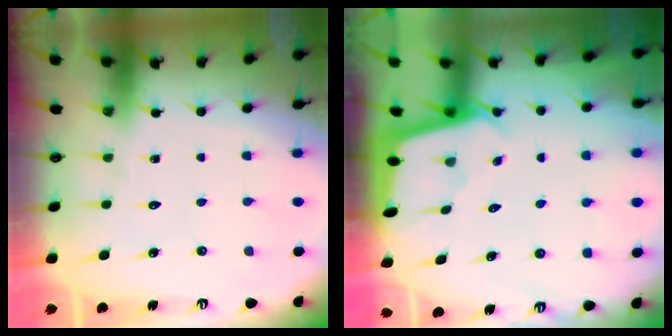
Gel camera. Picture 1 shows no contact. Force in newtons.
{"total": 2.0, "press": 2.0, "slide": 0.2}